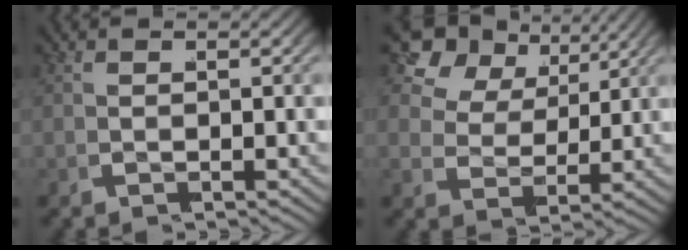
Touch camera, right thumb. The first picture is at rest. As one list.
[{"total": 5.9, "force": [3.0, 4.0, 3.1], "torque": [-0.072, 0.009, 0.038]}]